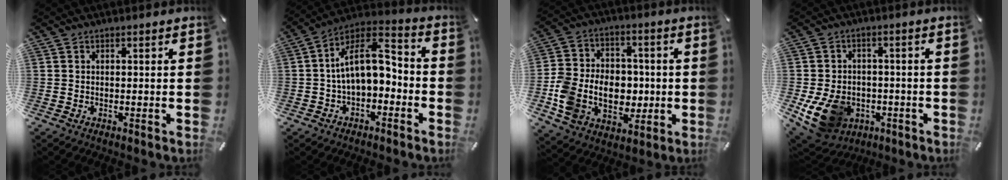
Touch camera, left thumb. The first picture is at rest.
{"total": 12.8, "force": [0.4, 7.8, 10.2], "torque": [-0.185, 0.003, 0.008]}
{"total": 14.4, "force": [-2.4, 11.4, 8.3], "torque": [-0.174, 0.017, -0.035]}
{"total": 12.3, "force": [-4.2, 9.6, 6.4], "torque": [-0.134, 0.017, -0.068]}